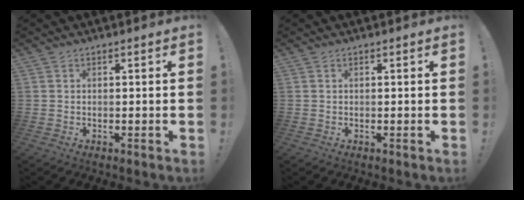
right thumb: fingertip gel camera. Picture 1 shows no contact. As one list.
[{"total": 0.0}]